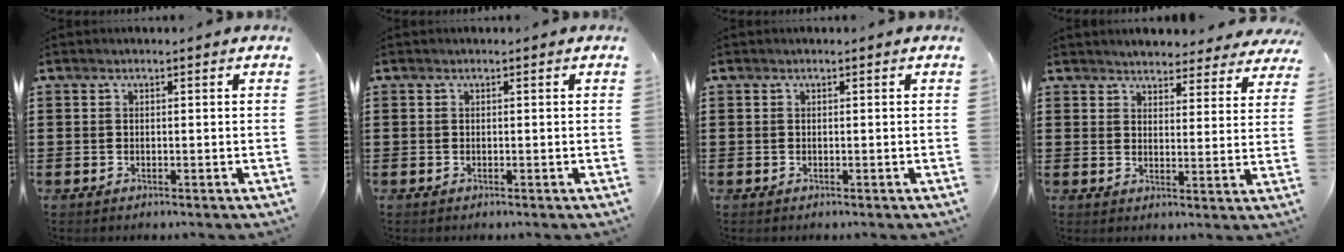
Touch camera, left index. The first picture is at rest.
{"total": 0.0}
{"total": 0.0}
{"total": 3.7, "force": [3.7, 0.3, 0.0], "torque": [-0.016, -0.016, 0.067]}